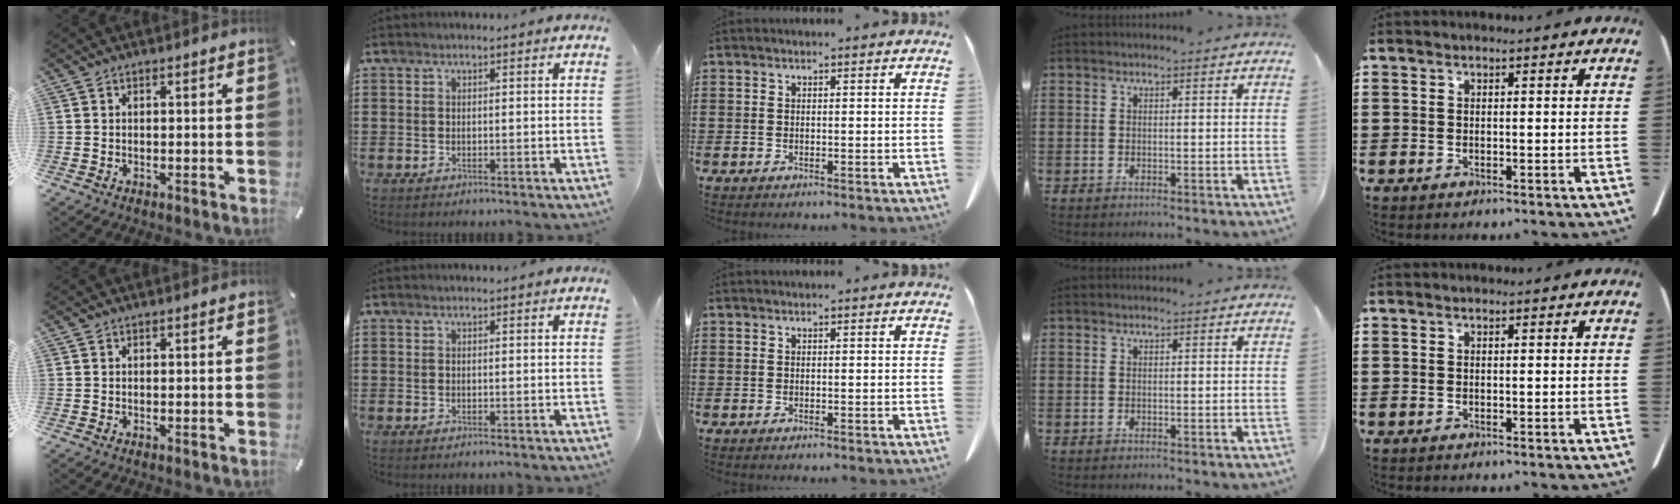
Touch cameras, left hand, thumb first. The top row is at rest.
{}